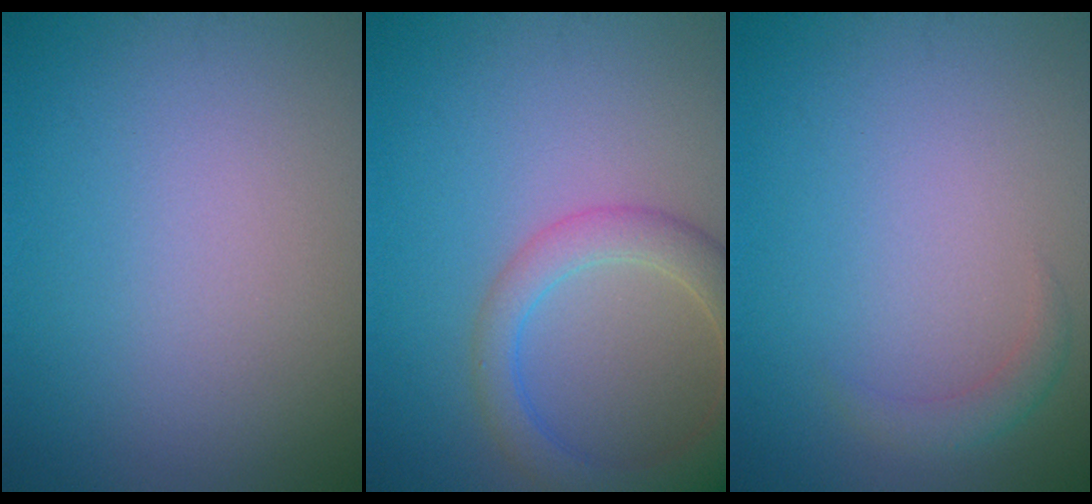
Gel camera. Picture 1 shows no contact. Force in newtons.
{"total": 5.0, "press": 5.0, "slide": 0.3}
{"total": 1.3, "press": 1.3, "slide": 0.1}